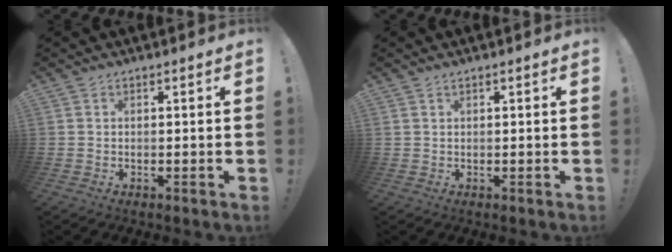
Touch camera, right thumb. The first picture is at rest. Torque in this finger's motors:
{"motor_torque": [0.04, -0.17, 0.26, -0.05, 0.00]}